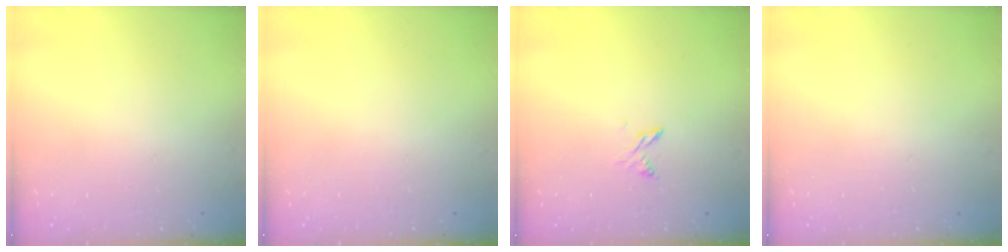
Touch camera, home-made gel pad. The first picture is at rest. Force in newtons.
{"total": 0.0}
{"total": 2.9, "press": 2.8, "slide": 0.5}
{"total": 0.0}